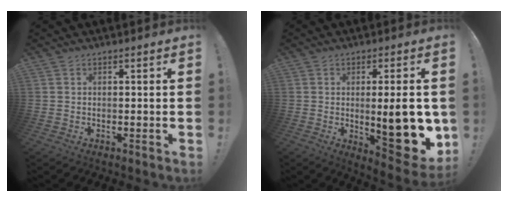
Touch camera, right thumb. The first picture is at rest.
{"total": 16.6, "force": [-1.8, 5.3, 15.6], "torque": [-0.185, -0.008, -0.015]}